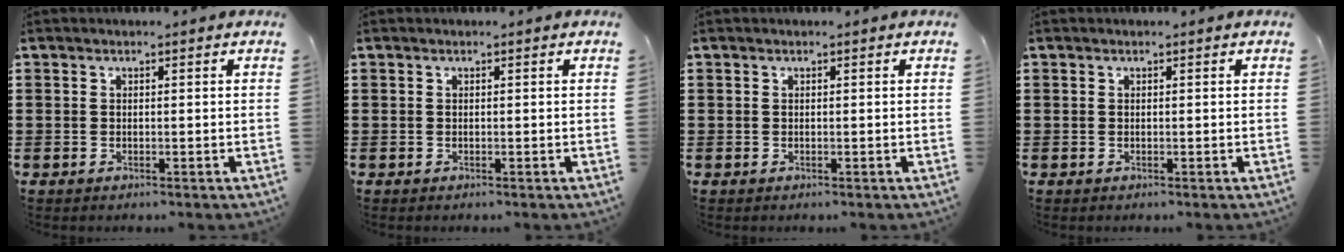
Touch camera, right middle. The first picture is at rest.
{"total": 0.0}
{"total": 0.0}
{"total": 0.0}